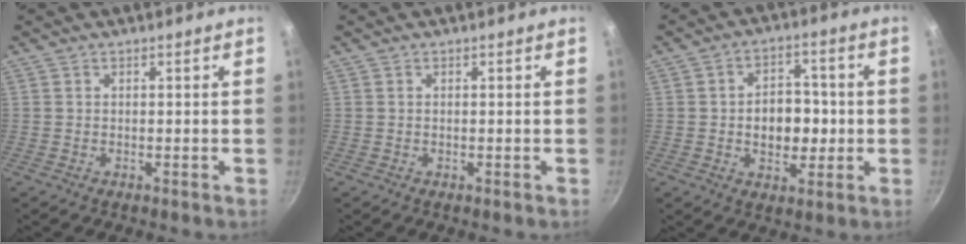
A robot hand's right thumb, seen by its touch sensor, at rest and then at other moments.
{"total": 0.0}
{"total": 9.8, "force": [-0.6, 6.8, 6.9], "torque": [-0.069, 0.009, -0.011]}